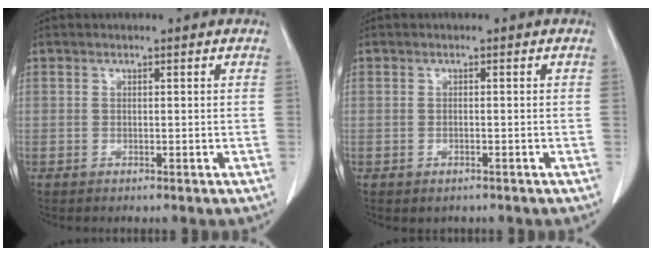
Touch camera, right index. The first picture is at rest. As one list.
[{"total": 0.7, "force": [-0.4, 0.5, 0.3], "torque": [-0.010, -0.001, 0.003]}]